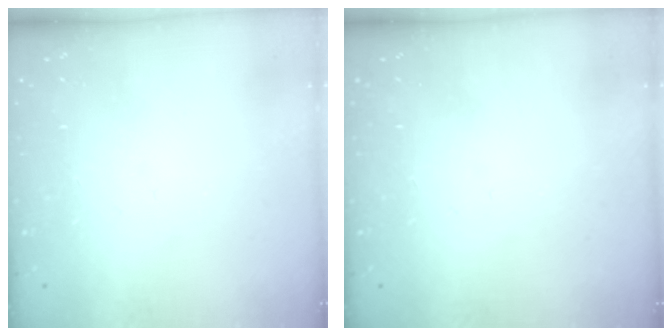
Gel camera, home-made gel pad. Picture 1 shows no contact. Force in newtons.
{"total": 0.0}